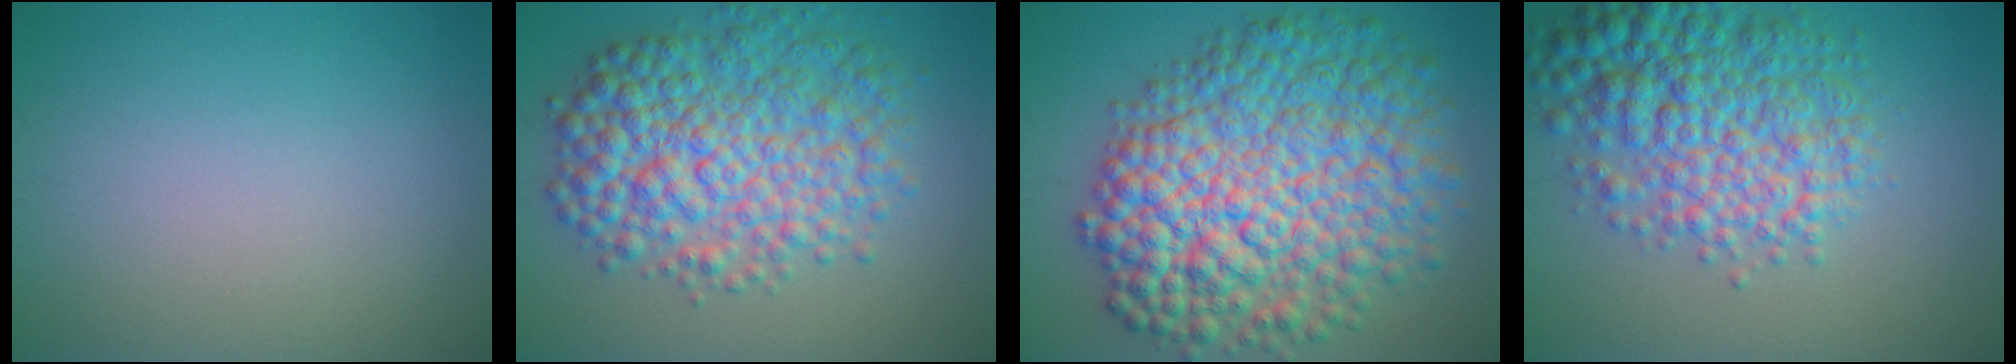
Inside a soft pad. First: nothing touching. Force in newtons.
{"total": 8.7, "press": 8.7, "slide": 0.1}
{"total": 13.5, "press": 13.5, "slide": 0.1}
{"total": 8.2, "press": 8.2, "slide": 0.2}